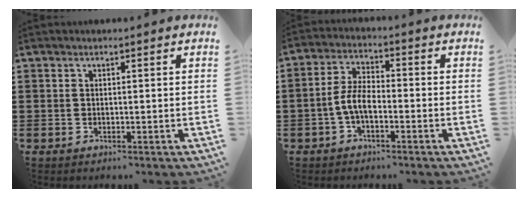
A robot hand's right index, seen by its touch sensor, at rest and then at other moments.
{"total": 5.0, "force": [-1.8, 2.3, 4.1], "torque": [-0.099, 0.000, -0.042]}